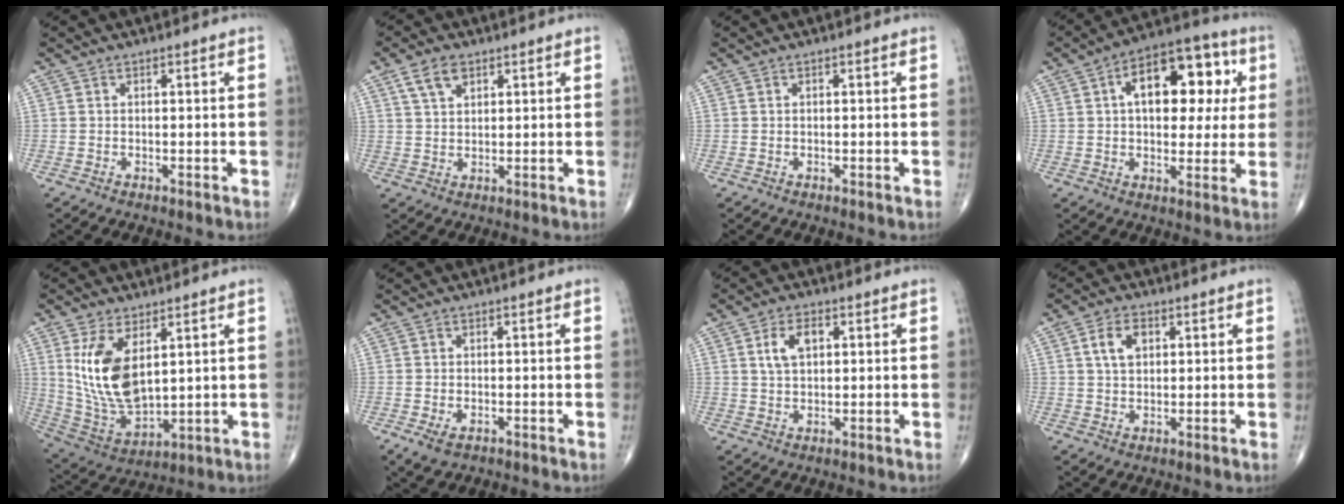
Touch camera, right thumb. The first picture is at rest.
{"total": 4.9, "force": [2.6, 2.8, 3.0], "torque": [-0.047, -0.006, 0.051]}
{"total": 0.0}
{"total": 17.0, "force": [4.1, 9.5, 13.5], "torque": [-0.148, 0.020, 0.053]}
{"total": 14.2, "force": [4.1, 7.3, 11.4], "torque": [-0.209, -0.023, 0.101]}
{"total": 3.0, "force": [-1.2, 1.7, 2.1], "torque": [-0.044, -0.001, -0.015]}
{"total": 5.2, "force": [1.5, 3.0, 3.9], "torque": [-0.071, 0.003, 0.028]}
{"total": 5.1, "force": [1.6, 3.3, 3.5], "torque": [-0.058, 0.002, 0.027]}